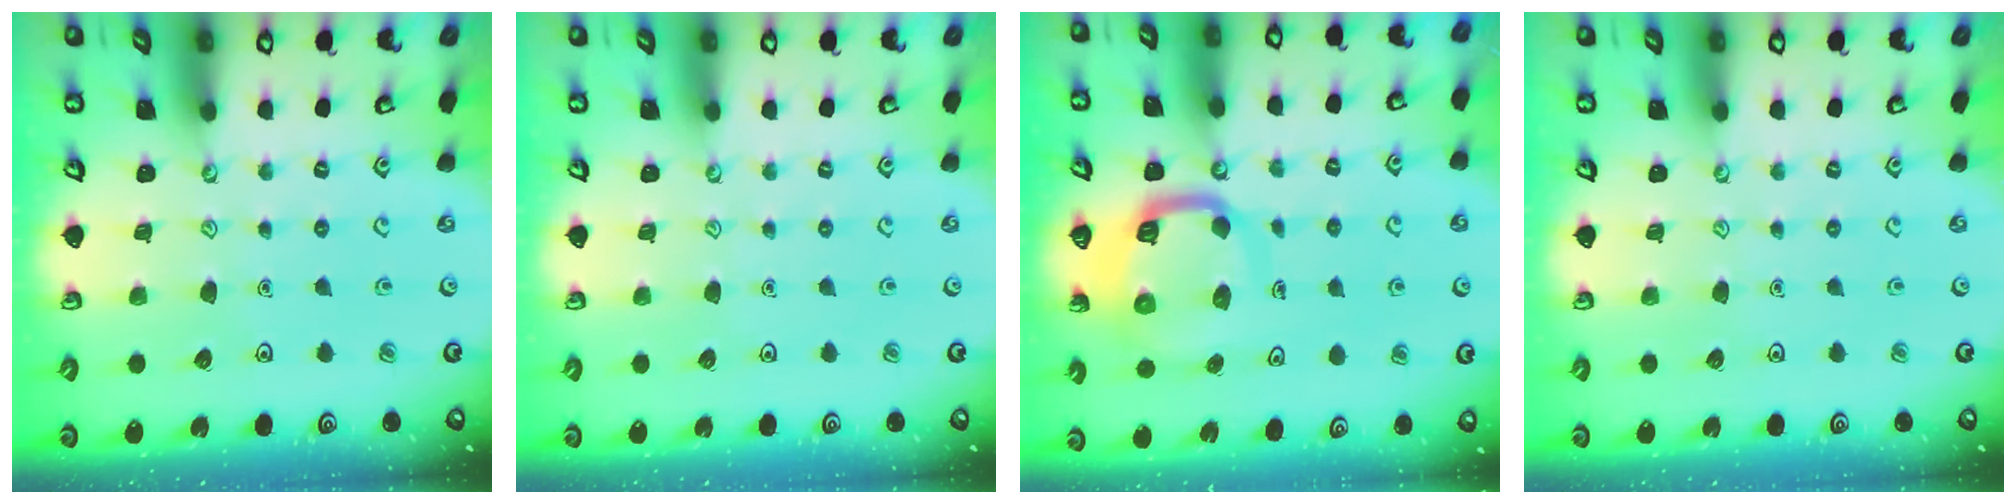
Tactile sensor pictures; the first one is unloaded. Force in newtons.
{"total": 0.0}
{"total": 12.1, "press": 12.0, "slide": 1.2}
{"total": 0.0}